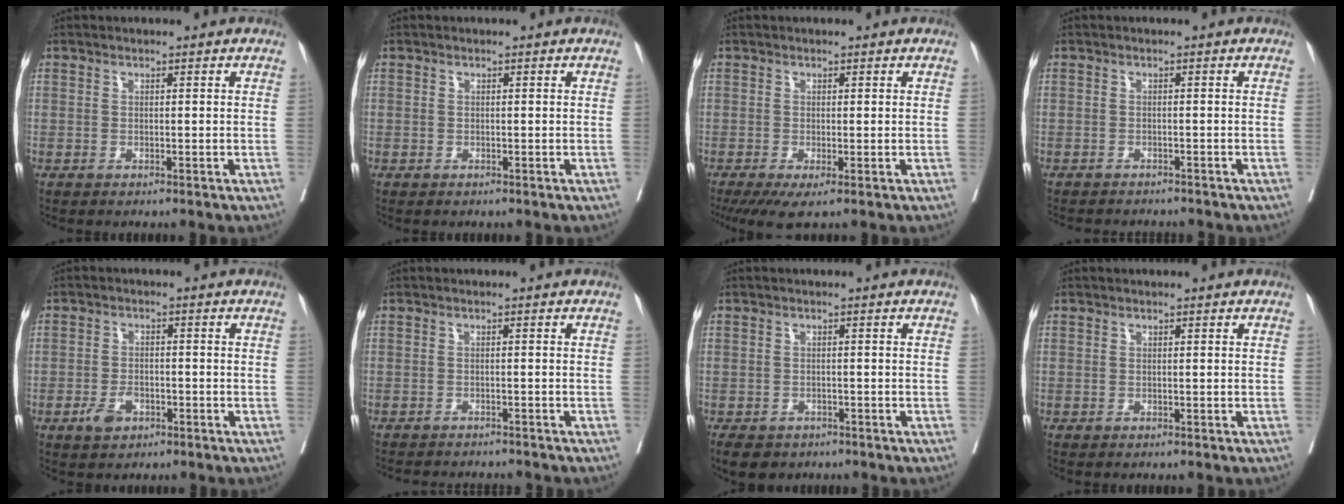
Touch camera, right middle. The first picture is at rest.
{"total": 0.5, "force": [-0.2, 0.5, -0.1], "torque": [0.005, 0.006, -0.004]}
{"total": 4.2, "force": [-2.1, 1.0, 3.5], "torque": [-0.054, -0.015, -0.033]}
{"total": 6.8, "force": [-6.4, 1.3, 1.8], "torque": [-0.018, -0.007, -0.082]}
{"total": 3.5, "force": [-1.9, 2.1, 2.2], "torque": [-0.042, 0.001, -0.029]}
{"total": 7.3, "force": [-7.0, 1.0, 1.8], "torque": [-0.017, -0.008, -0.090]}
{"total": 8.2, "force": [-5.5, 5.3, 2.9], "torque": [-0.069, -0.013, -0.072]}
{"total": 0.0}